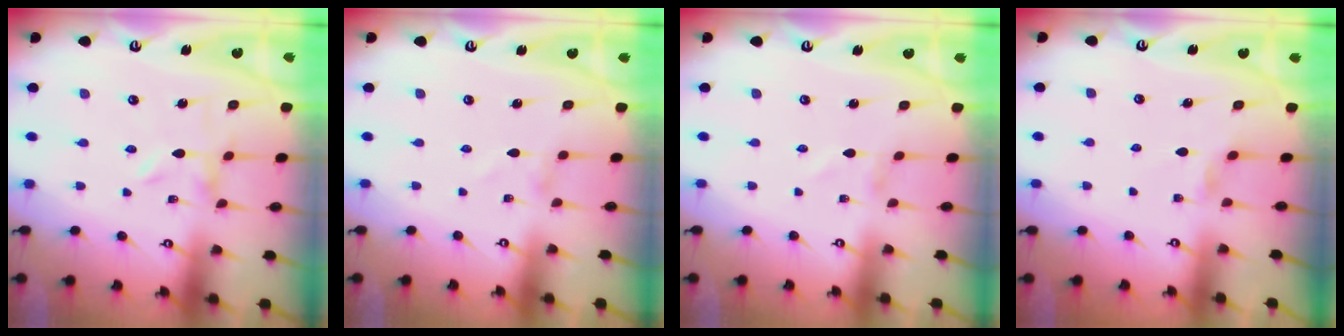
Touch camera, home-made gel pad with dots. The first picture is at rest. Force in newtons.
{"total": 1.3, "press": 1.3, "slide": 0.1}
{"total": 1.3, "press": 1.2, "slide": 0.1}
{"total": 2.5, "press": 2.4, "slide": 0.4}